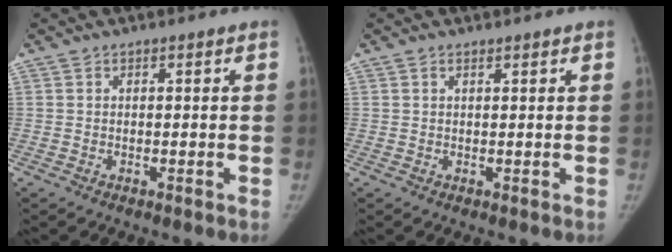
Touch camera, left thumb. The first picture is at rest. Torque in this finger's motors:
{"motor_torque": [-0.38, 0.19, -0.35, 0.26, 0.03]}